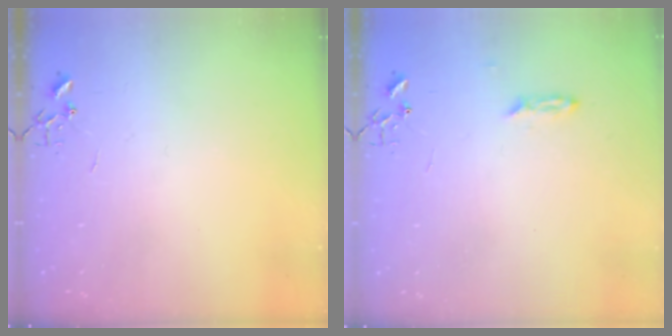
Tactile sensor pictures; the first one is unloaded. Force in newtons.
{"total": 2.3, "press": 2.2, "slide": 0.4}